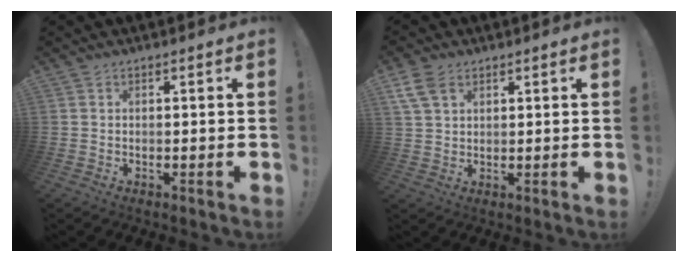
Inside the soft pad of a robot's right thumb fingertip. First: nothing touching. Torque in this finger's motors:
{"motor_torque": [-0.16, -0.15, 0.03, 0.03, 0.04]}